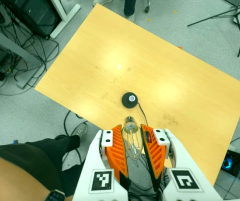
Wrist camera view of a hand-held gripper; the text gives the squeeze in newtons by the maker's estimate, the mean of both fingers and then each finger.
{"total": 14.6, "left": 15.9, "right": 13.3}